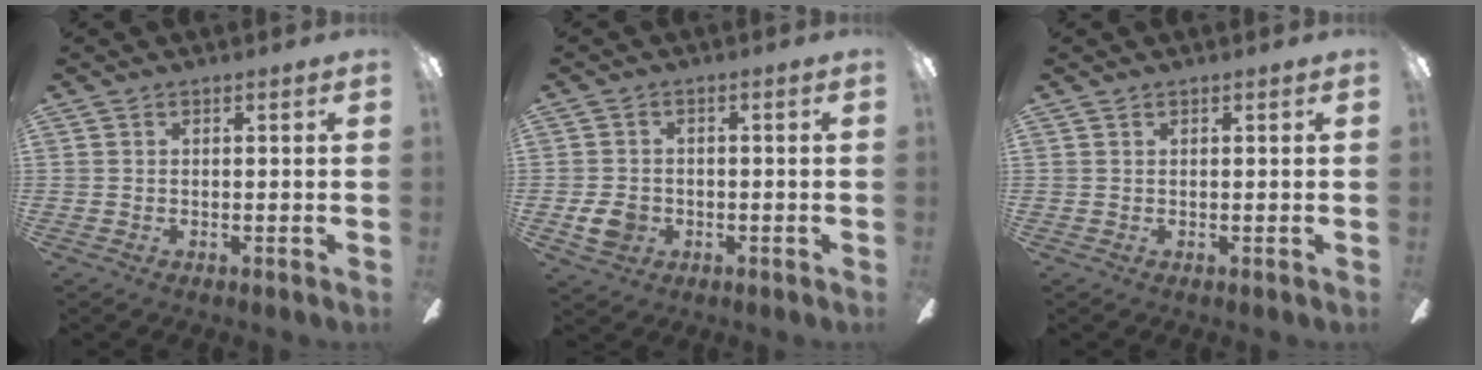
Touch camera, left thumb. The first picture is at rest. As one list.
[{"total": 5.1, "force": [-1.1, 4.2, 2.6], "torque": [-0.056, 0.002, -0.021]}, {"total": 0.5, "force": [0.5, 0.1, 0.0], "torque": [-0.001, 0.001, 0.009]}]